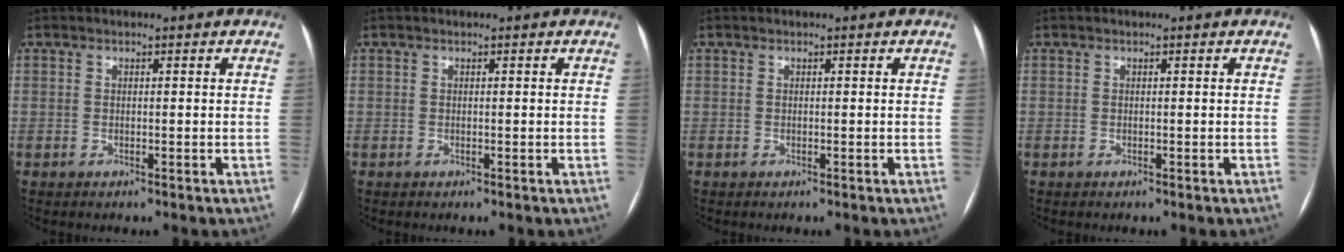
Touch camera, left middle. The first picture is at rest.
{"total": 0.0}
{"total": 0.0}
{"total": 0.0}